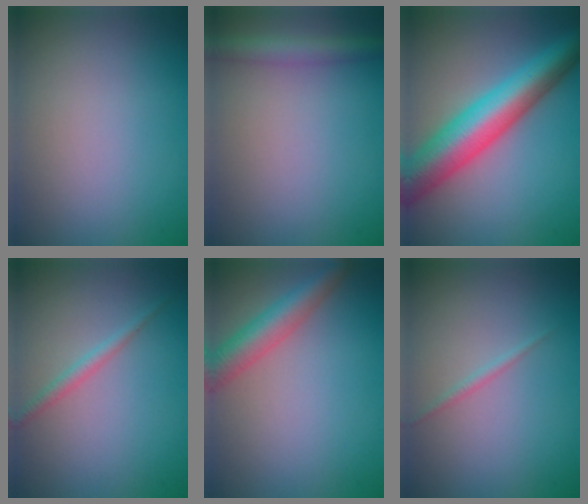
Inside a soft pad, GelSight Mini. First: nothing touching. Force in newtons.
{"total": 3.0, "press": 3.0, "slide": 0.1}
{"total": 9.0, "press": 9.0, "slide": 0.2}
{"total": 1.3, "press": 1.3, "slide": 0.0}
{"total": 4.3, "press": 4.3, "slide": 0.1}
{"total": 0.7, "press": 0.7, "slide": 0.1}